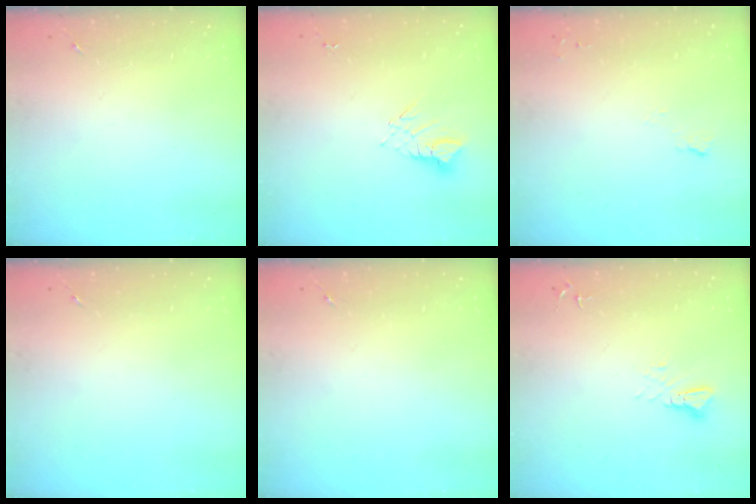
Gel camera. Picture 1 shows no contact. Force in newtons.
{"total": 3.8, "press": 3.8, "slide": 0.2}
{"total": 5.1, "press": 5.1, "slide": 0.6}
{"total": 0.0}
{"total": 0.0}
{"total": 3.6, "press": 3.6, "slide": 0.3}